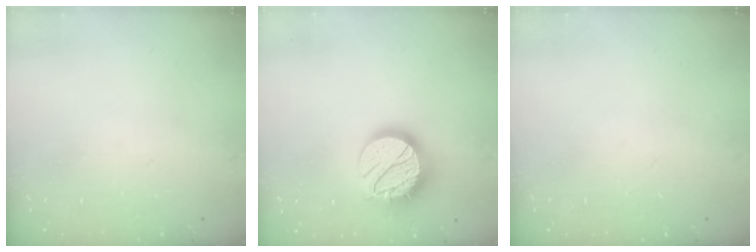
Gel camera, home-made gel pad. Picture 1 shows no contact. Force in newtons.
{"total": 16.3, "press": 16.3, "slide": 1.0}
{"total": 0.0}